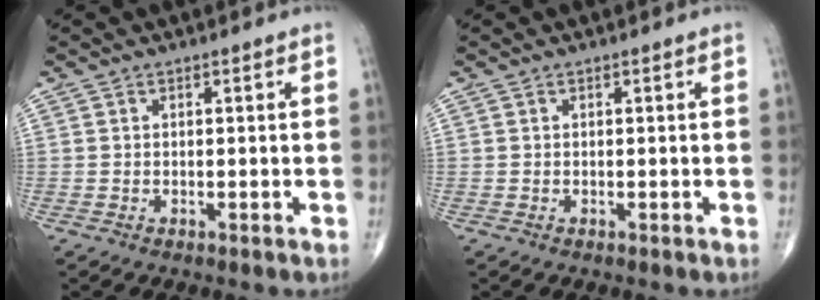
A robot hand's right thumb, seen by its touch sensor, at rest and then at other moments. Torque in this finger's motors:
{"motor_torque": [-0.04, 0.04, -0.02, 0.02, 0.02]}